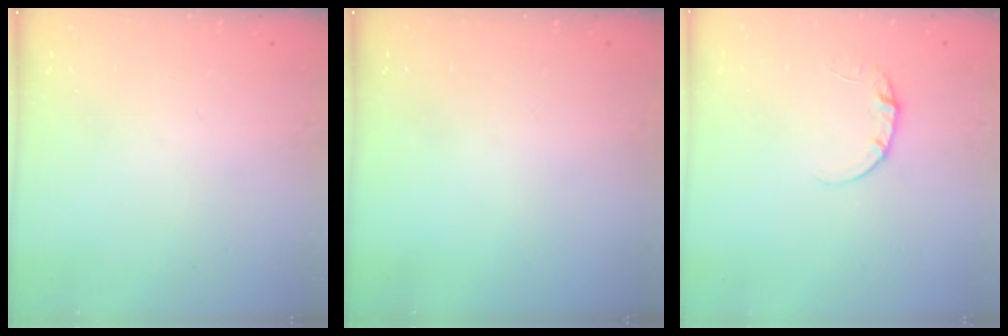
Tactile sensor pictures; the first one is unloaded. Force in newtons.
{"total": 0.0}
{"total": 3.6, "press": 3.6, "slide": 0.3}